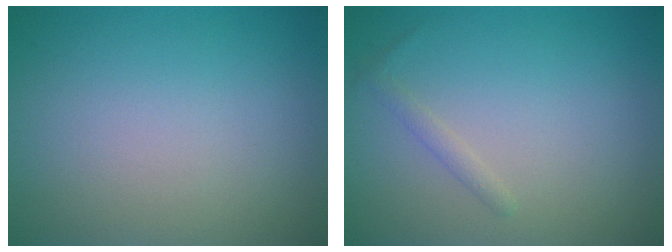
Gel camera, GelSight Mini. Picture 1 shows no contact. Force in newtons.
{"total": 0.9, "press": 0.9, "slide": 0.1}